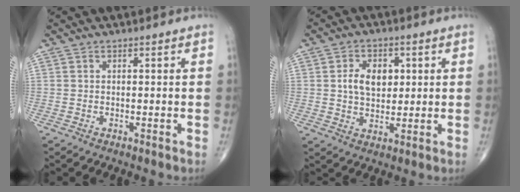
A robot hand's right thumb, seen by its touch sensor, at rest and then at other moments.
{"total": 7.4, "force": [1.4, 5.0, 5.3], "torque": [-0.069, -0.003, 0.023]}